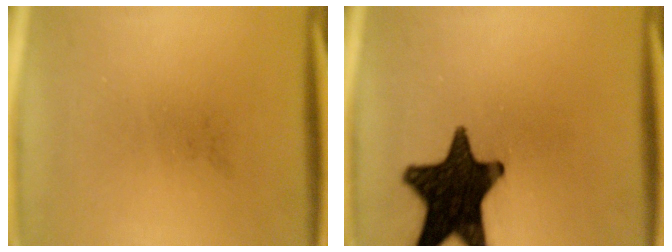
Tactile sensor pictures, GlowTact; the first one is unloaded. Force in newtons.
{"total": 17.7}